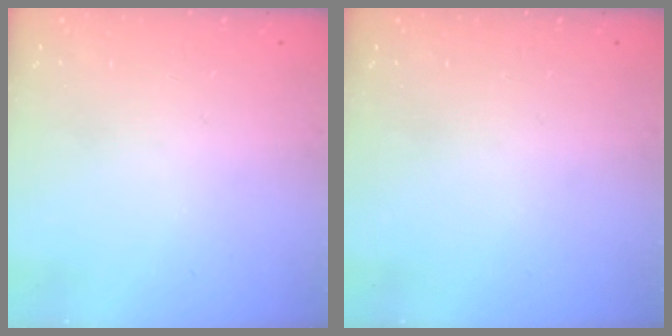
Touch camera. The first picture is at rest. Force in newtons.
{"total": 0.0}